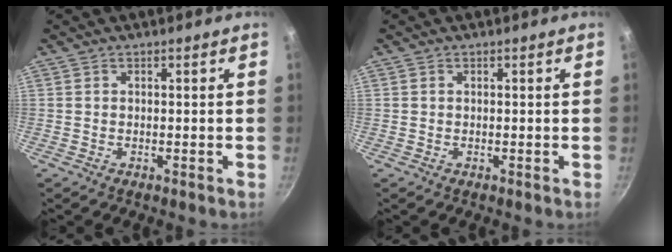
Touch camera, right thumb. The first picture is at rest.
{"total": 0.0}